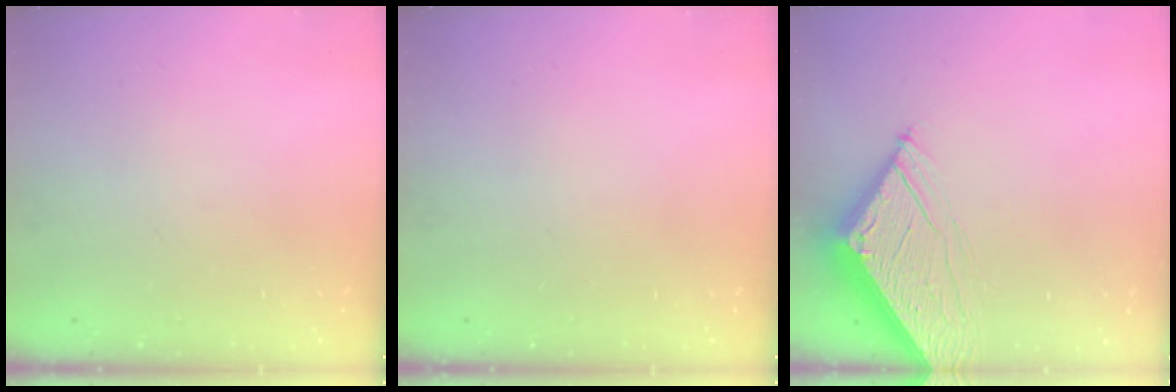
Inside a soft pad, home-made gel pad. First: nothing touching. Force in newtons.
{"total": 0.0}
{"total": 6.6, "press": 6.6, "slide": 0.7}